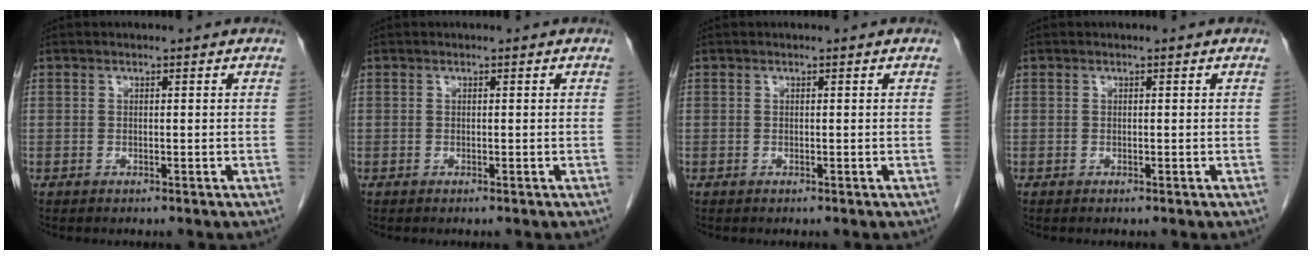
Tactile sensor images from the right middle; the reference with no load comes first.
{"total": 0.0}
{"total": 0.0}
{"total": 0.0}